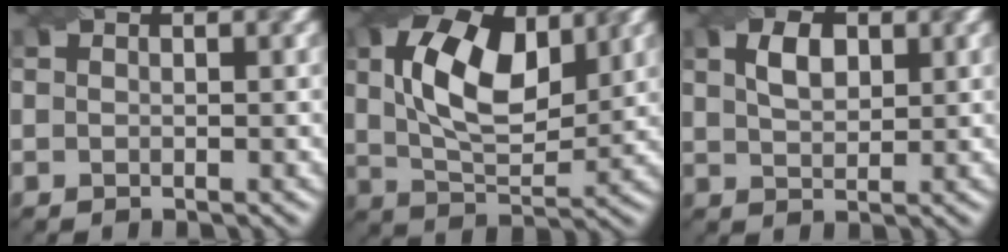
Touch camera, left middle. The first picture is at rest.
{"total": 9.5, "force": [2.8, 5.0, 7.6], "torque": [-0.142, 0.009, 0.046]}
{"total": 2.8, "force": [1.1, 1.6, 2.0], "torque": [-0.045, 0.005, 0.023]}